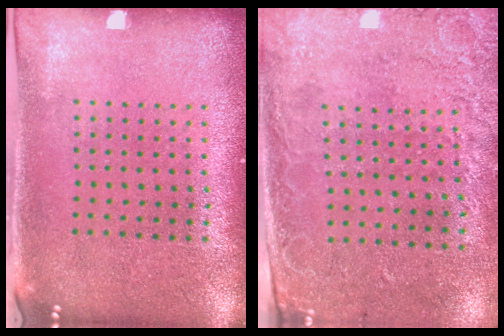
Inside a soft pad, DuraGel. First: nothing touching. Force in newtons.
{"total": 2.6, "press": 2.0, "slide": 1.7}